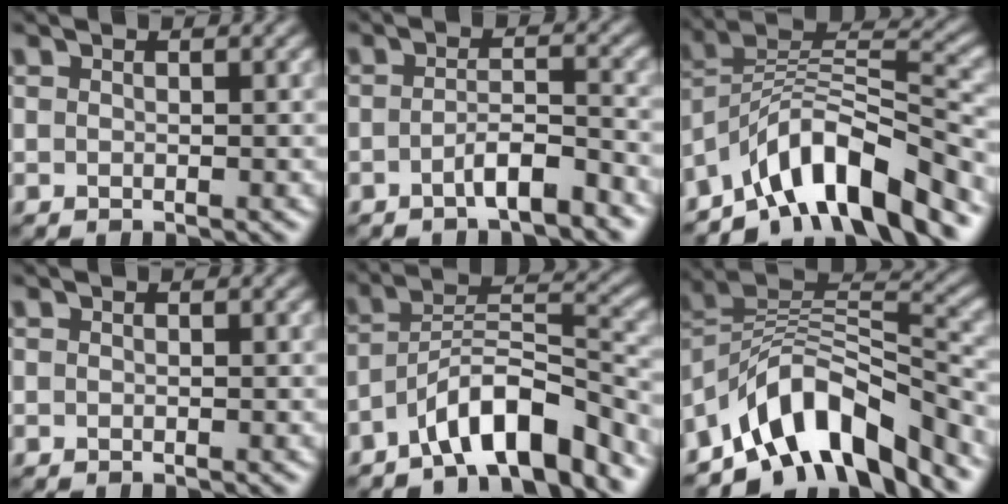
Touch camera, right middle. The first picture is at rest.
{"total": 3.2, "force": [-1.9, 0.7, 2.4], "torque": [-0.040, 0.009, -0.037]}
{"total": 10.0, "force": [-7.0, 3.1, 6.5], "torque": [-0.095, 0.013, -0.134]}
{"total": 0.0}
{"total": 7.6, "force": [-5.3, 2.2, 5.0], "torque": [-0.077, 0.013, -0.093]}
{"total": 10.1, "force": [-6.6, 4.1, 6.5], "torque": [-0.089, 0.012, -0.130]}